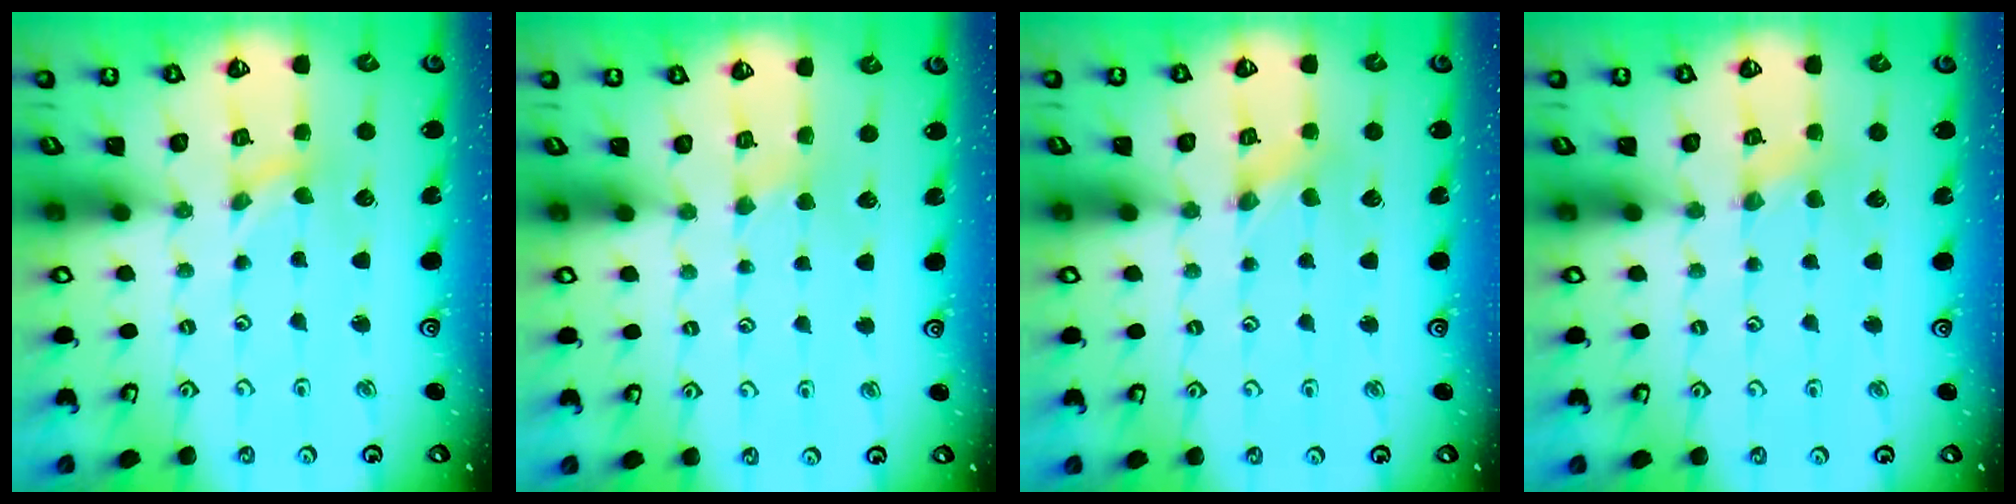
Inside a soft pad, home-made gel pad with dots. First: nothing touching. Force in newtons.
{"total": 1.6, "press": 1.6, "slide": 0.3}
{"total": 1.5, "press": 1.5, "slide": 0.3}
{"total": 3.0, "press": 3.0, "slide": 0.4}